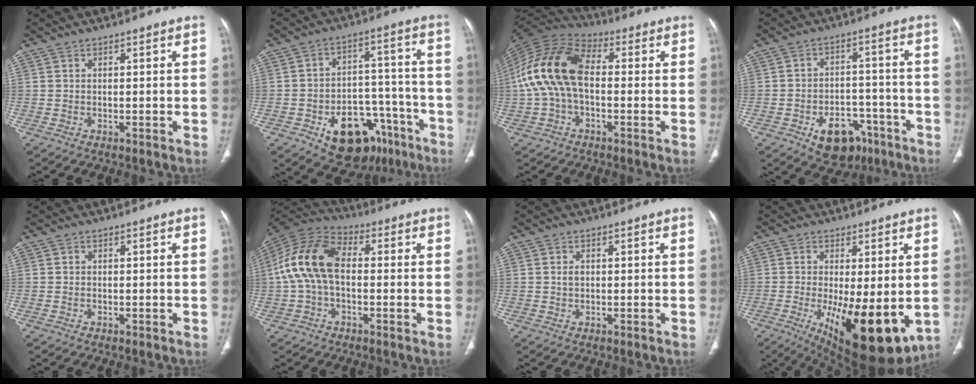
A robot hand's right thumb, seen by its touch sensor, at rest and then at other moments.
{"total": 18.5, "force": [-9.8, 11.6, 10.6], "torque": [-0.104, 0.078, -0.133]}
{"total": 15.1, "force": [-0.1, 8.9, 12.2], "torque": [-0.246, 0.037, -0.012]}
{"total": 11.8, "force": [-6.2, 7.8, 6.3], "torque": [-0.053, 0.041, -0.081]}
{"total": 0.0}
{"total": 13.2, "force": [0.1, 8.0, 10.5], "torque": [-0.210, 0.034, -0.008]}
{"total": 1.0, "force": [0.1, 0.7, 0.7], "torque": [-0.014, 0.002, 0.001]}
{"total": 17.1, "force": [-4.0, 6.3, 15.4], "torque": [-0.213, -0.031, -0.038]}